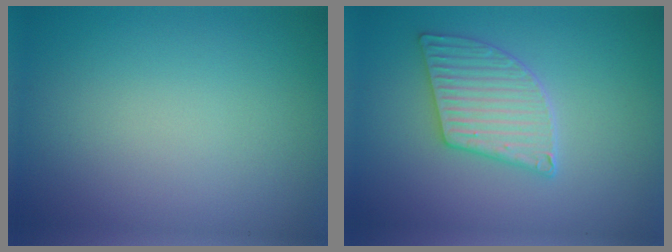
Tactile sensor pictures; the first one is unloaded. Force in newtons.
{"total": 3.8, "press": 3.6, "slide": 1.2}